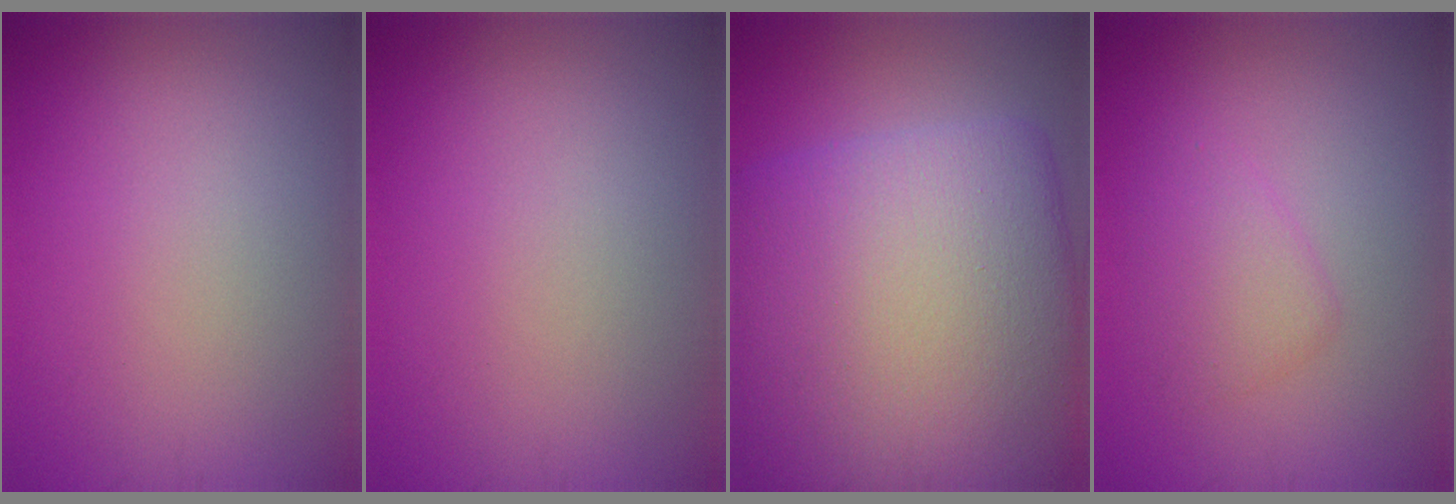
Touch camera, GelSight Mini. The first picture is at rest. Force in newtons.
{"total": 0.0}
{"total": 20.0, "press": 20.0, "slide": 0.8}
{"total": 2.3, "press": 2.3, "slide": 0.1}